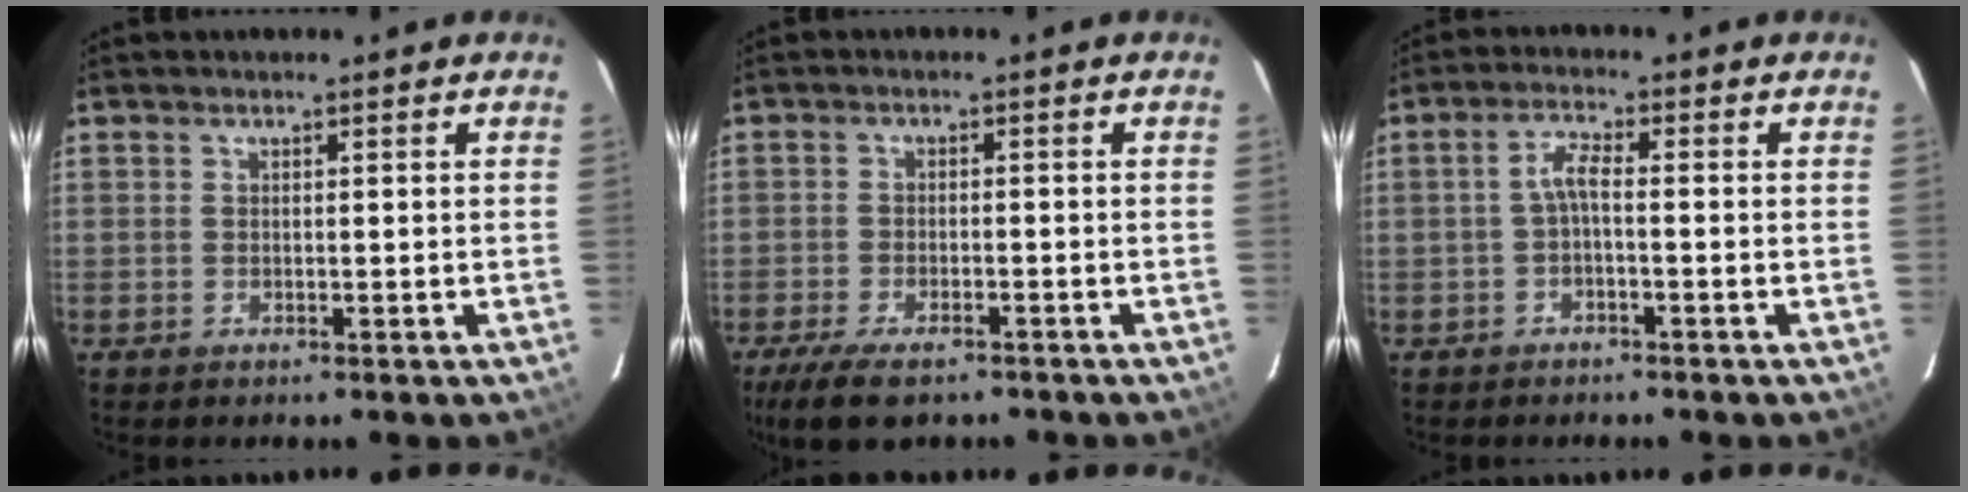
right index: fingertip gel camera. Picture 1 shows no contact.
{"total": 9.7, "force": [-7.2, 3.6, 5.4], "torque": [-0.132, -0.025, -0.126]}
{"total": 2.7, "force": [-1.0, 0.4, 2.4], "torque": [-0.056, 0.007, -0.022]}